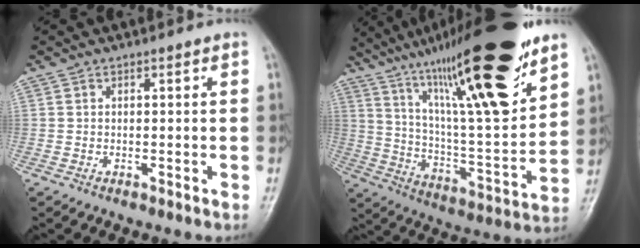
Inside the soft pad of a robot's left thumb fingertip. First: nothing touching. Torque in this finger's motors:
{"motor_torque": [3.04, 1.98, 1.79, -0.98, 0.39]}